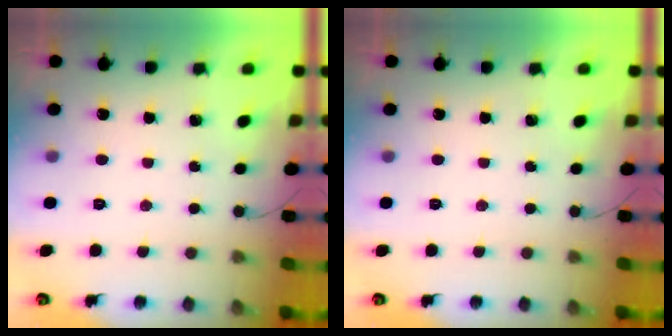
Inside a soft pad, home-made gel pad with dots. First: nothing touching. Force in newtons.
{"total": 0.0}